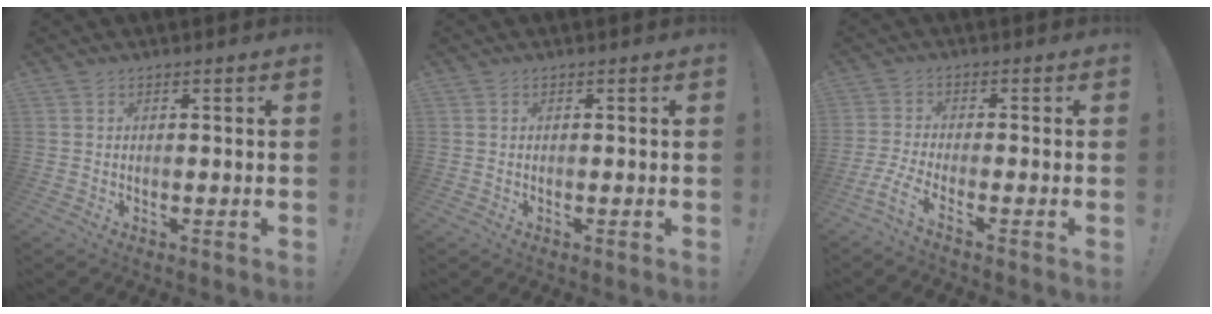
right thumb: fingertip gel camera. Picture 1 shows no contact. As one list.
[{"total": 0.0}, {"total": 4.8, "force": [-2.9, 0.1, 3.9], "torque": [-0.098, -0.013, -0.054]}]